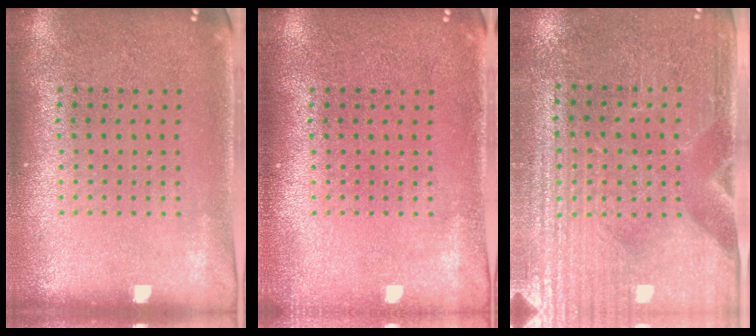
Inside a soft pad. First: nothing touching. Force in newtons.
{"total": 0.9, "press": 0.8, "slide": 0.2}
{"total": 3.6, "press": 3.3, "slide": 1.3}